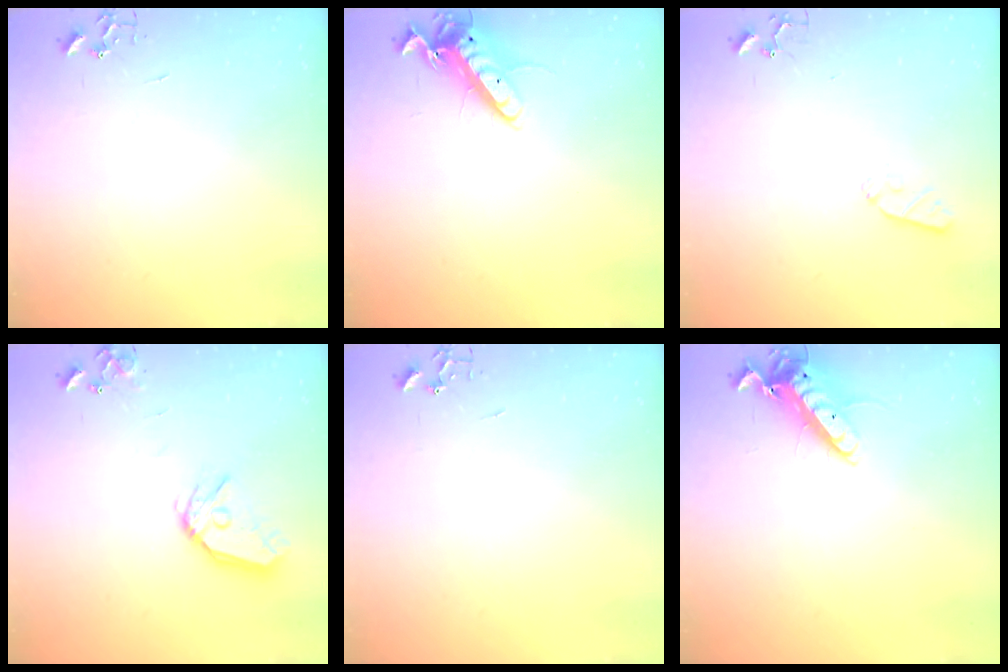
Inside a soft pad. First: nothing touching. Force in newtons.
{"total": 12.5, "press": 12.5, "slide": 1.1}
{"total": 5.2, "press": 5.2, "slide": 0.8}
{"total": 12.5, "press": 12.4, "slide": 0.9}
{"total": 0.0}
{"total": 12.3, "press": 12.2, "slide": 1.7}